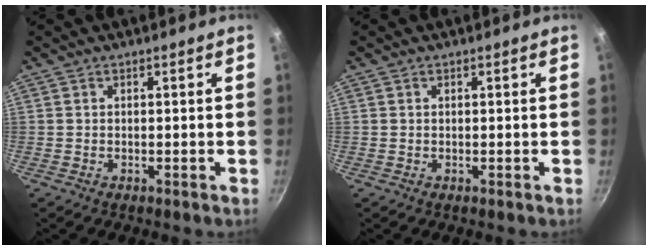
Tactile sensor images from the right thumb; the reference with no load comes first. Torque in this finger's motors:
{"motor_torque": [-0.12, 0.07, -0.25, 0.27, 0.03]}